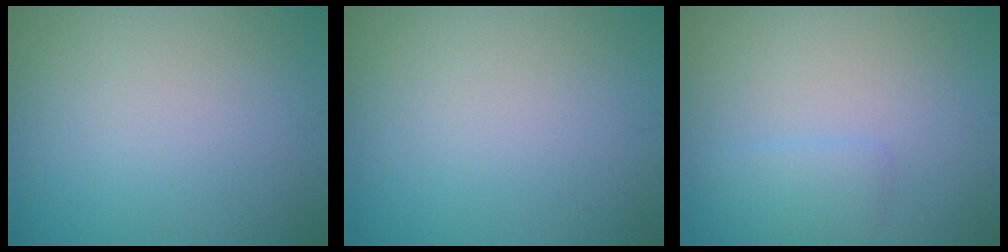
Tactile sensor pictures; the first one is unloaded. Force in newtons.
{"total": 0.0}
{"total": 1.6, "press": 1.6, "slide": 0.2}